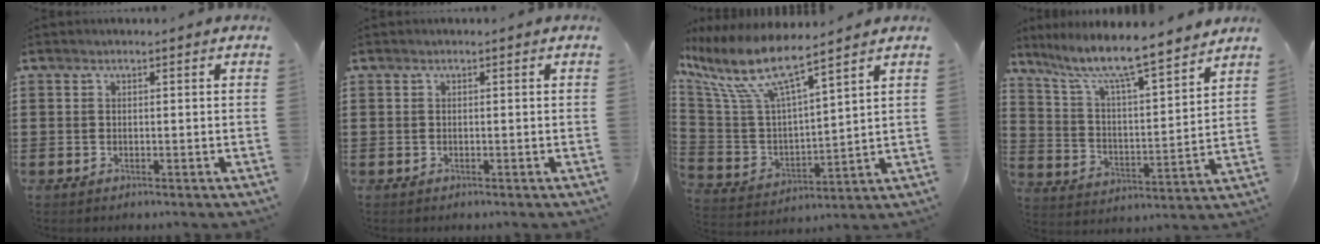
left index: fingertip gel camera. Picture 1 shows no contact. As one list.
[{"total": 0.0}, {"total": 10.2, "force": [7.4, 2.1, 6.6], "torque": [-0.172, -0.047, 0.121]}, {"total": 8.0, "force": [7.0, 0.1, 4.0], "torque": [-0.105, -0.051, 0.113]}]